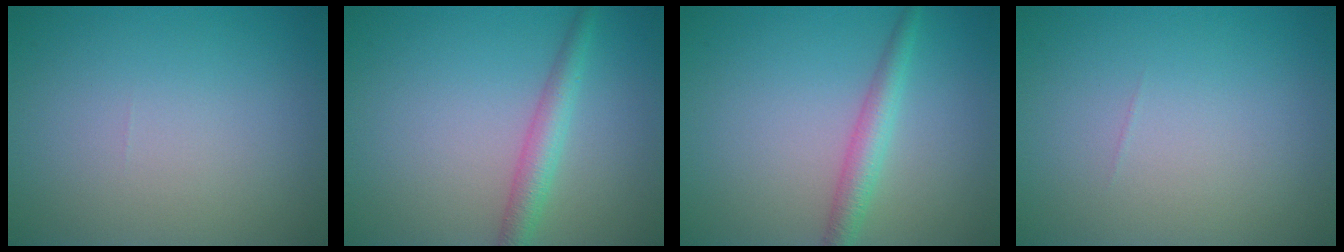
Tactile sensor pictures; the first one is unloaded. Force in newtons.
{"total": 2.7, "press": 2.7, "slide": 0.1}
{"total": 2.6, "press": 2.6, "slide": 0.1}
{"total": 0.0}